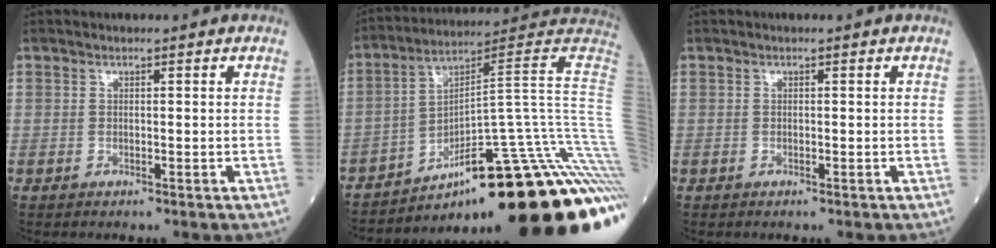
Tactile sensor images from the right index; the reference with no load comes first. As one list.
[{"total": 33.8, "force": [-18.5, 2.7, 28.2], "torque": [-0.263, 0.012, -0.265]}, {"total": 0.0}]